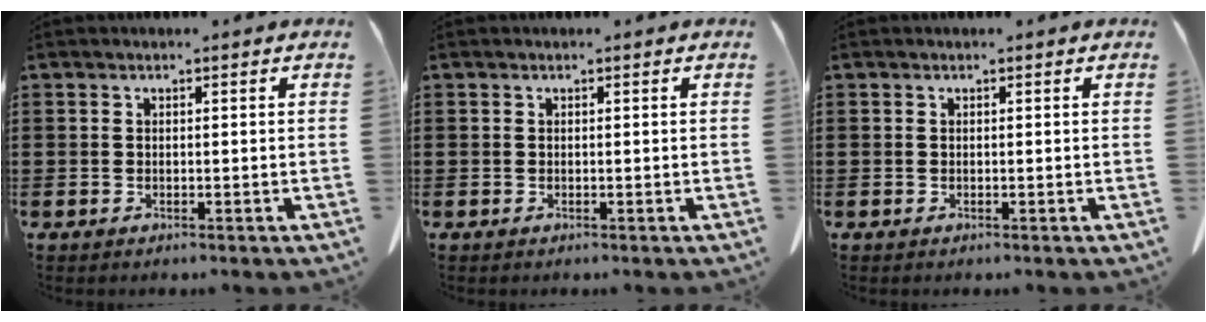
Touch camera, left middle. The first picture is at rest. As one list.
[{"total": 0.0}, {"total": 0.0}]